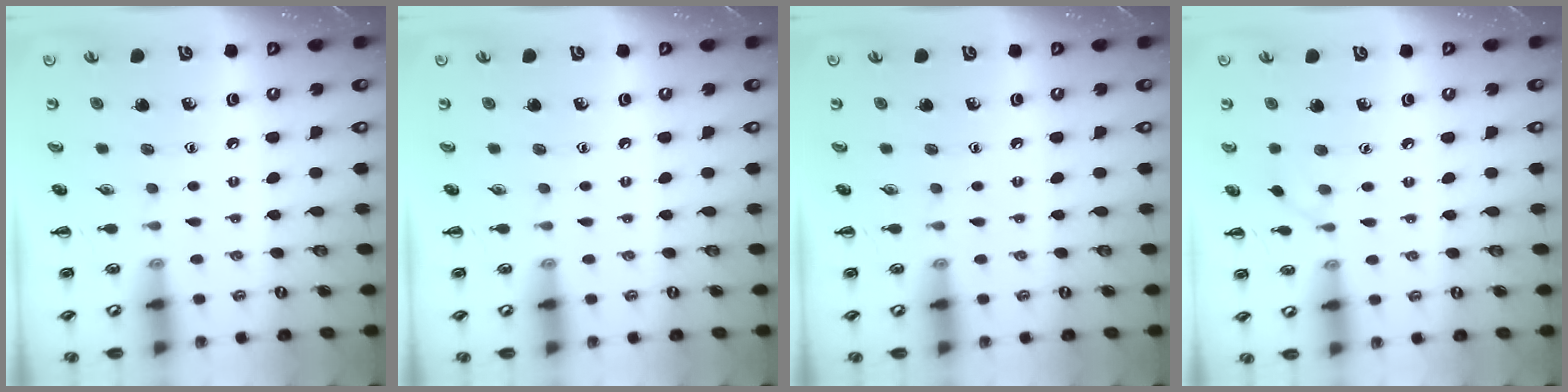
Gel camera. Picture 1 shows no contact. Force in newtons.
{"total": 0.0}
{"total": 0.0}
{"total": 2.7, "press": 2.5, "slide": 1.2}